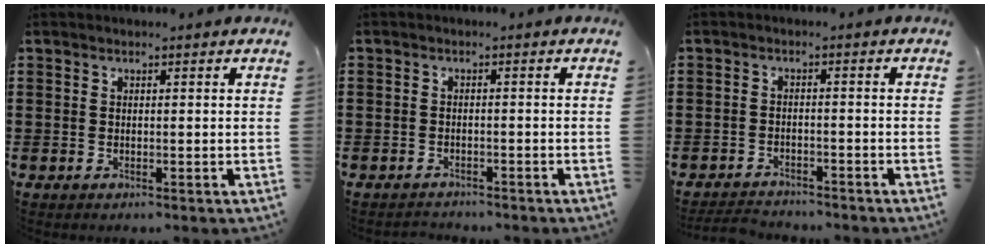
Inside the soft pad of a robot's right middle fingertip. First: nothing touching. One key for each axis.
{"total": 1.5, "fx": -1.4, "fy": 0.5, "fz": -0.3, "tx": 0.001, "ty": 0.003, "tz": -0.032}
{"total": 2.9, "fx": -2.9, "fy": 0.5, "fz": -0.1, "tx": -0.005, "ty": -0.001, "tz": -0.063}